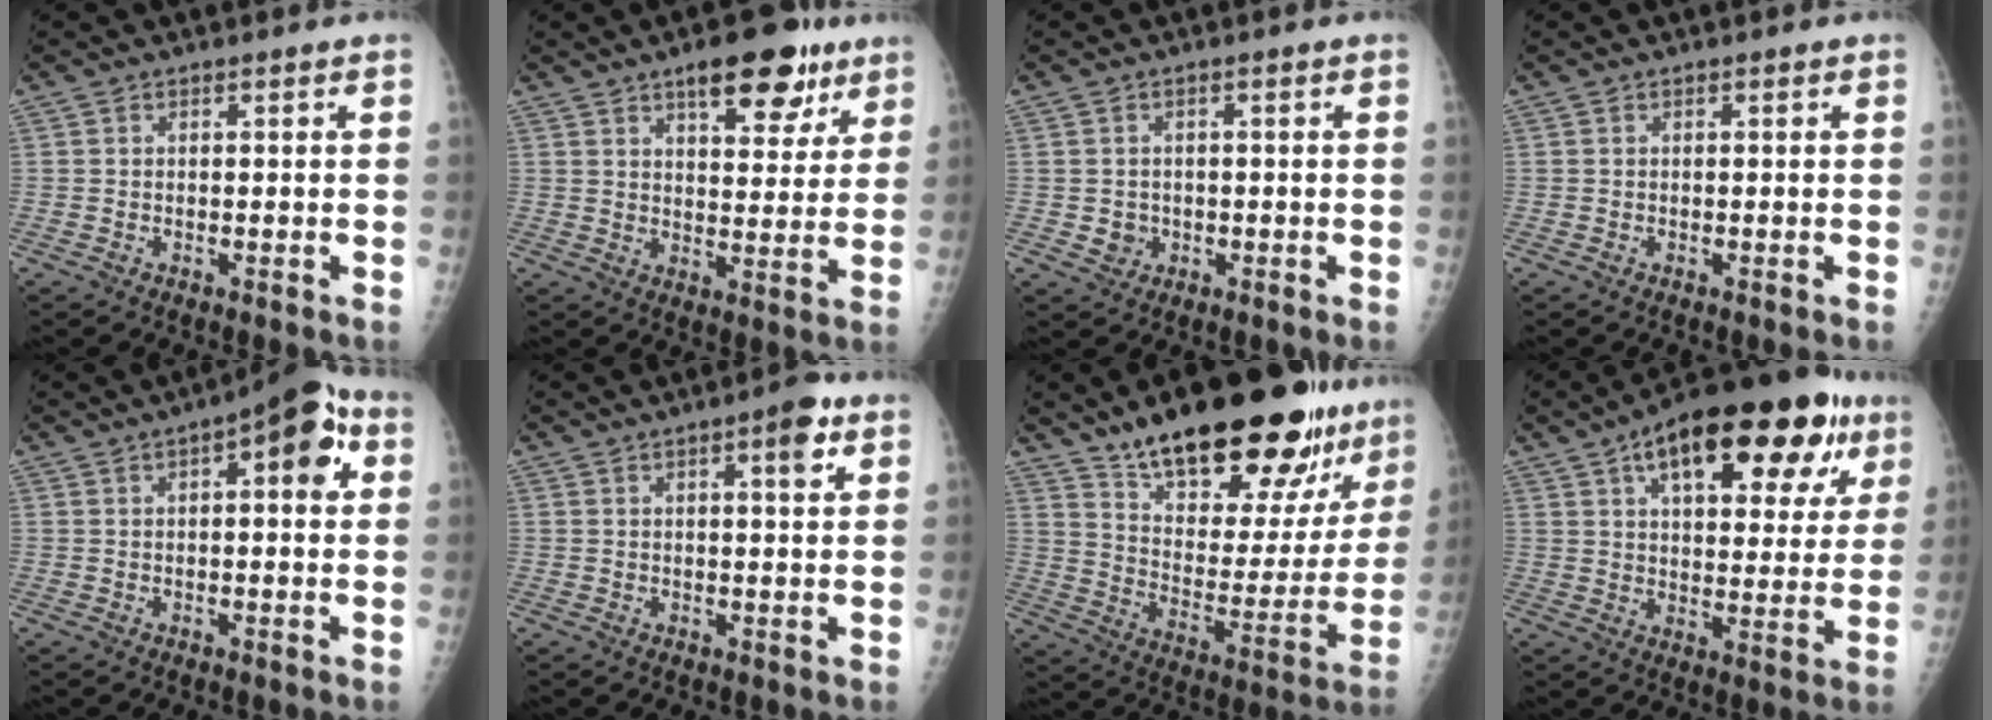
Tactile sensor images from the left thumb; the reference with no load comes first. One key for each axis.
{"total": 11.9, "fx": 7.3, "fy": 5.0, "fz": 7.9, "tx": -0.072, "ty": -0.031, "tz": 0.102}
{"total": 2.4, "fx": -0.5, "fy": 2.3, "fz": 0.5, "tx": 0.004, "ty": 0.003, "tz": -0.002}
{"total": 0.0}
{"total": 10.2, "fx": 3.2, "fy": 3.8, "fz": 8.9, "tx": -0.098, "ty": 0.016, "tz": 0.033}
{"total": 5.0, "fx": 2.4, "fy": 1.3, "fz": 4.2, "tx": -0.052, "ty": -0.006, "tz": 0.028}
{"total": 28.5, "fx": 20.3, "fy": 10.3, "fz": 17.1, "tx": -0.211, "ty": -0.086, "tz": 0.305}
{"total": 24.3, "fx": 12.1, "fy": 10.7, "fz": 18.2, "tx": -0.239, "ty": 0.000, "tz": 0.173}